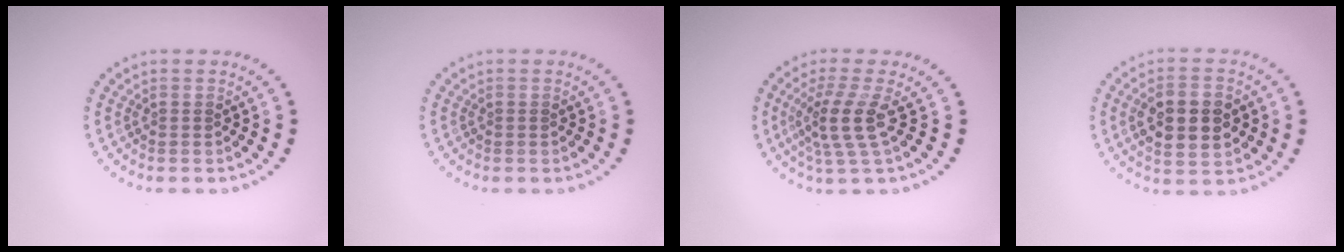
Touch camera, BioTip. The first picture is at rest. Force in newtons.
{"total": 0.0}
{"total": 3.6, "press": 2.8, "slide": 2.3}
{"total": 5.5, "press": 5.4, "slide": 0.4}